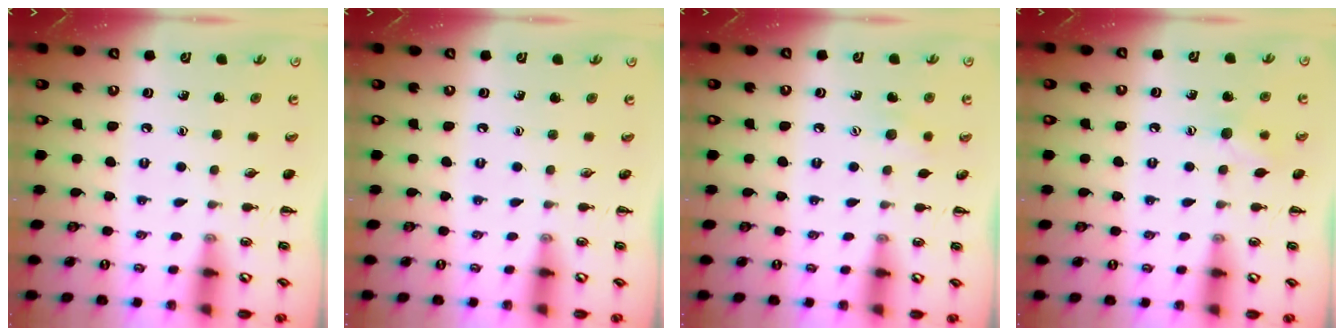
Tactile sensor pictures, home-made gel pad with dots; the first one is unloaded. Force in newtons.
{"total": 0.0}
{"total": 5.5, "press": 5.4, "slide": 1.1}
{"total": 7.6, "press": 7.4, "slide": 1.7}